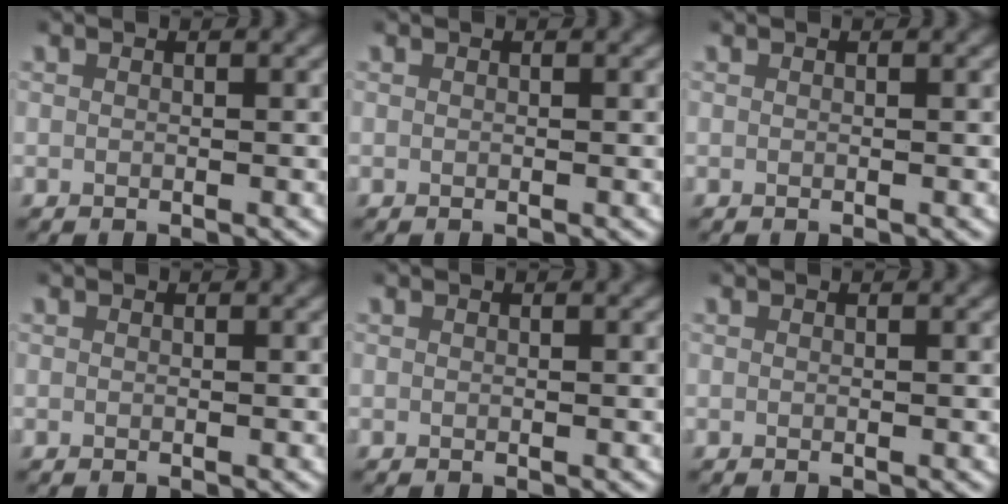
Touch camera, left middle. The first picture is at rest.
{"total": 0.0}
{"total": 0.0}
{"total": 0.0}
{"total": 0.0}
{"total": 0.0}